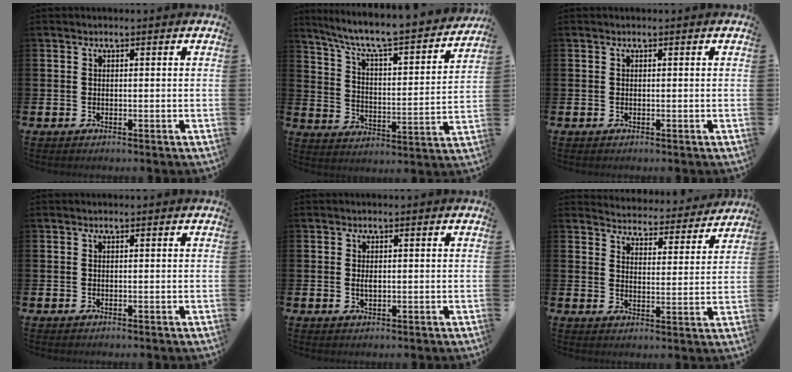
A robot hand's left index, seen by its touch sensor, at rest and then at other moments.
{"total": 7.8, "force": [7.0, 0.9, 3.3], "torque": [-0.091, -0.058, 0.112]}
{"total": 0.0}
{"total": 0.0}
{"total": 1.0, "force": [0.2, 0.4, 0.9], "torque": [-0.017, 0.002, 0.001]}
{"total": 4.5, "force": [4.5, 0.6, -0.2], "torque": [-0.016, -0.041, 0.074]}